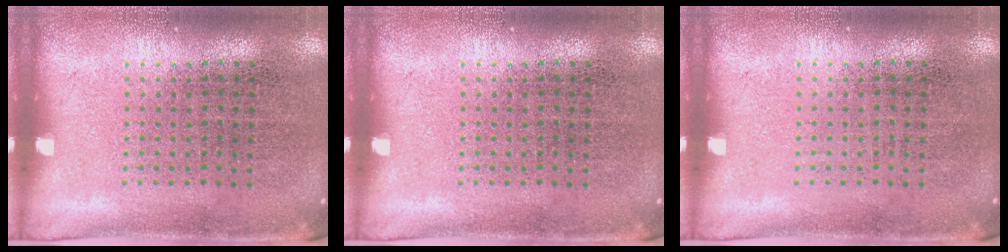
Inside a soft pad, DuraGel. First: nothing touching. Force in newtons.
{"total": 0.0}
{"total": 0.0}